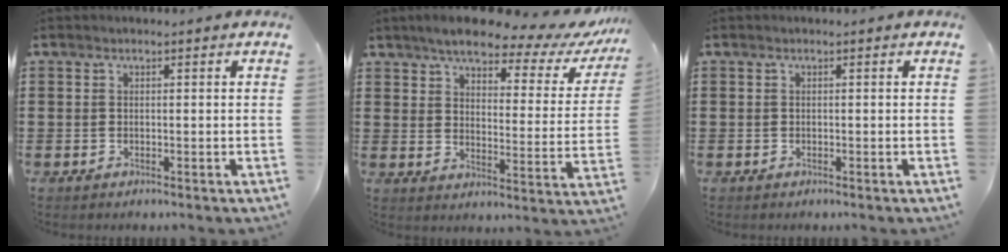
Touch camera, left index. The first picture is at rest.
{"total": 7.5, "force": [6.6, 1.3, 3.5], "torque": [-0.082, -0.040, 0.110]}
{"total": 0.0}